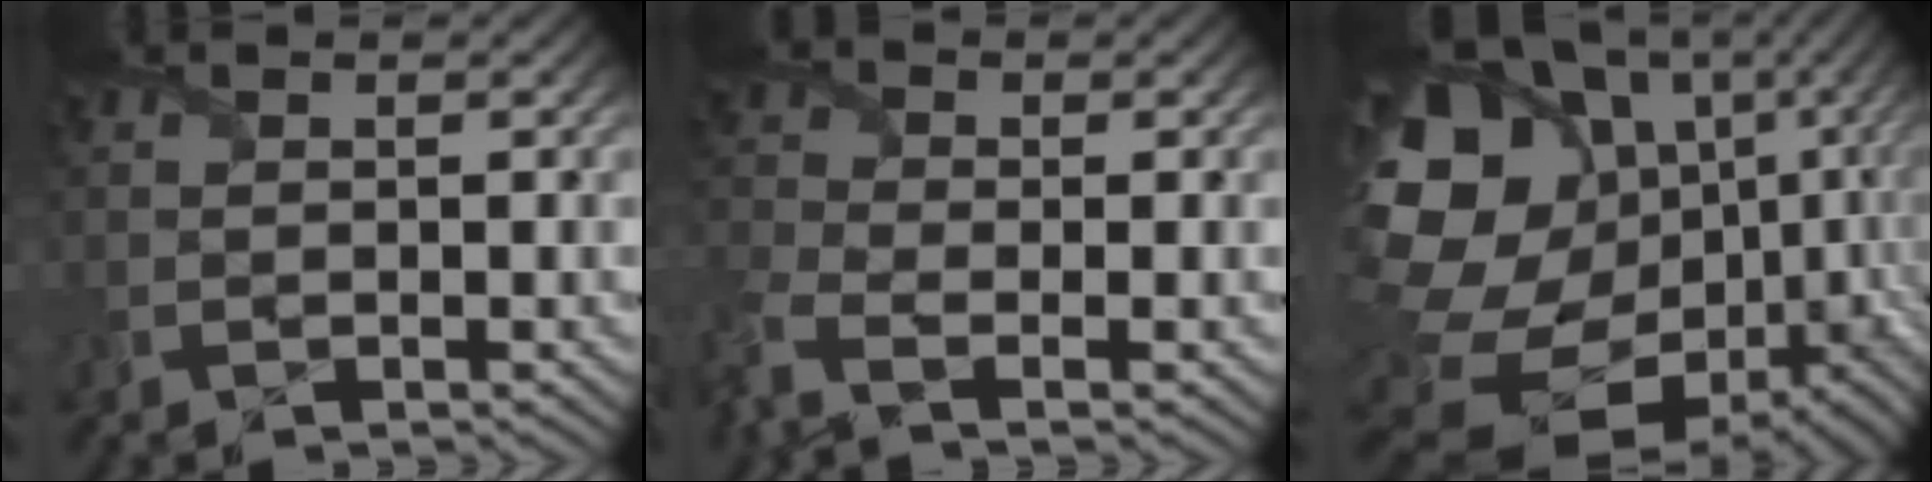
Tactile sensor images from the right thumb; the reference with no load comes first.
{"total": 5.3, "force": [-2.8, 2.6, 3.6], "torque": [-0.102, -0.014, -0.073]}
{"total": 20.9, "force": [3.3, 16.8, 12.1], "torque": [-0.284, -0.049, 0.093]}